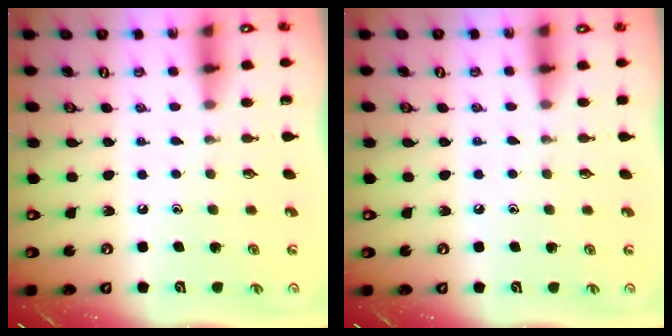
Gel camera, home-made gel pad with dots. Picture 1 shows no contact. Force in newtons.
{"total": 2.6, "press": 2.6, "slide": 0.4}